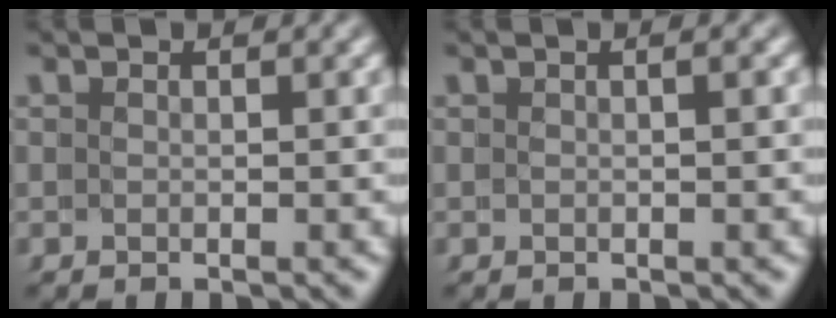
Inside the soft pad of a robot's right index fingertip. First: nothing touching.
{"total": 0.8, "force": [0.1, -0.8, 0.2], "torque": [-0.001, 0.002, 0.004]}